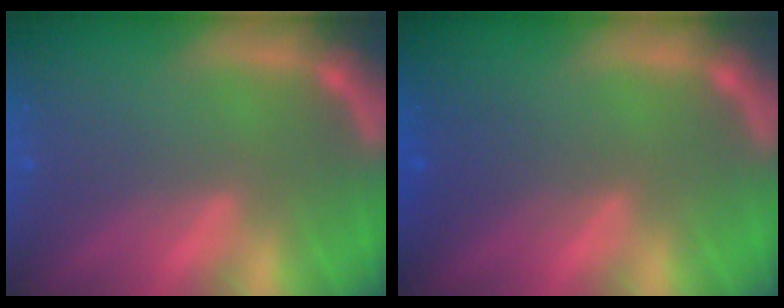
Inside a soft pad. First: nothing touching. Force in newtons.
{"total": 2.0}